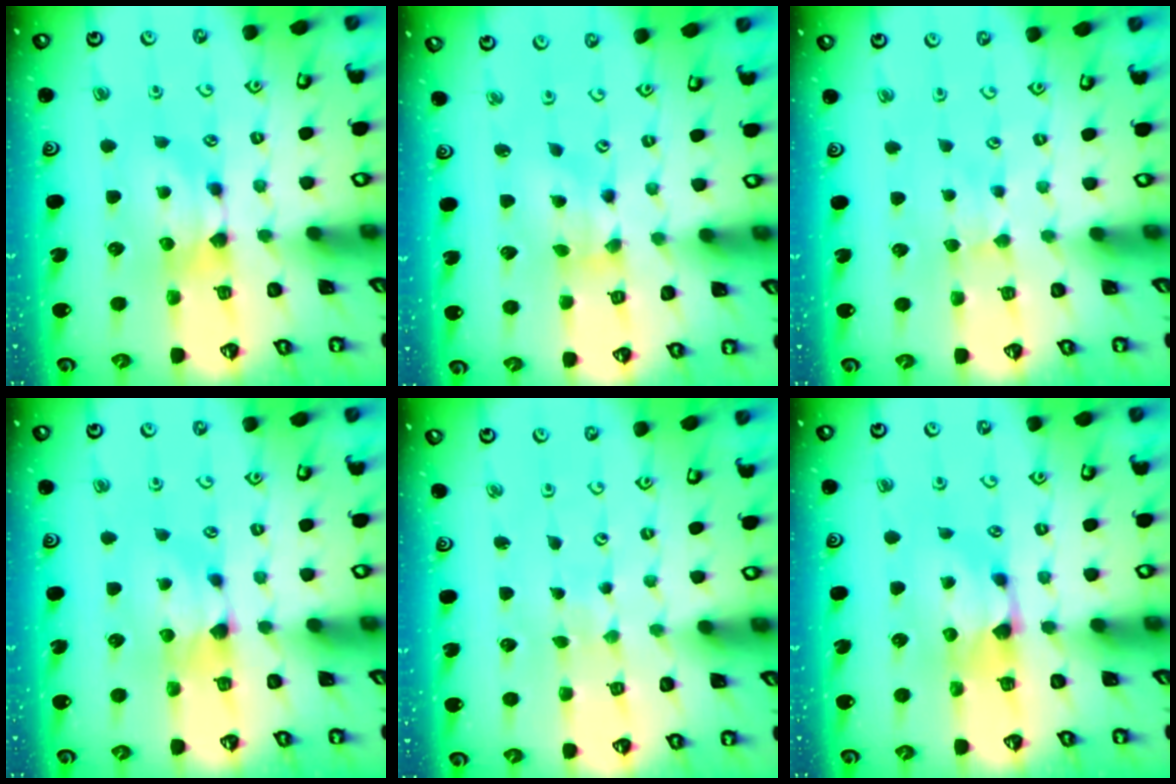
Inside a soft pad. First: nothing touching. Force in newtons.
{"total": 1.5, "press": 0.6, "slide": 1.4}
{"total": 2.3, "press": 2.2, "slide": 0.5}
{"total": 1.1, "press": 0.9, "slide": 0.5}
{"total": 6.4, "press": 6.4, "slide": 0.3}
{"total": 0.6, "press": 0.0, "slide": 0.6}